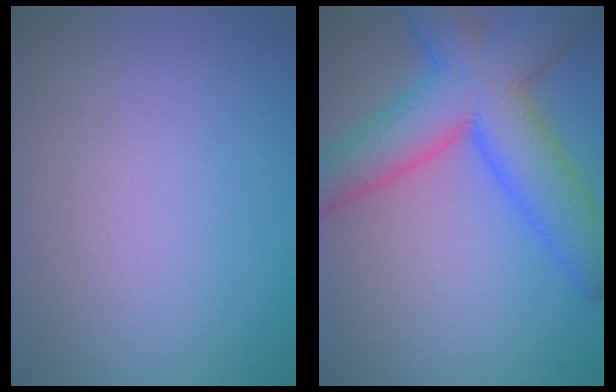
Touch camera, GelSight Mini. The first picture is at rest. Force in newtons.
{"total": 10.2, "press": 10.2, "slide": 0.6}